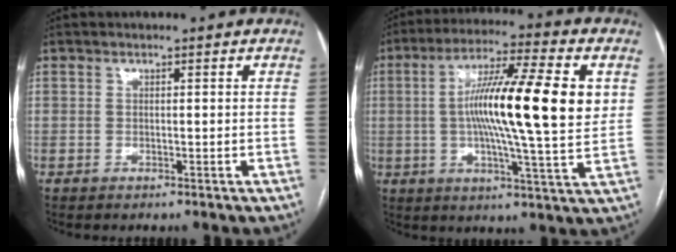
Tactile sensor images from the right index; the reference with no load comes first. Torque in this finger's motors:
{"motor_torque": [2.14, 0.00, 0.54, 0.21]}